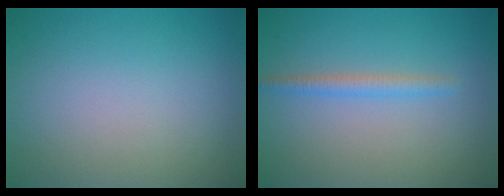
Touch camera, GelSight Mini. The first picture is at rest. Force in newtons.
{"total": 1.6, "press": 1.6, "slide": 0.0}